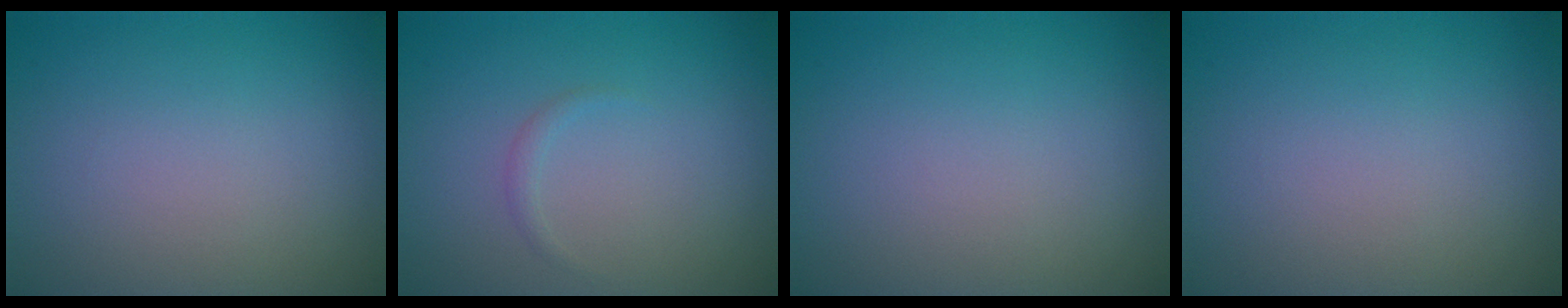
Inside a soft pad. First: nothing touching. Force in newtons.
{"total": 0.6, "press": 0.6, "slide": 0.0}
{"total": 0.0}
{"total": 0.0}